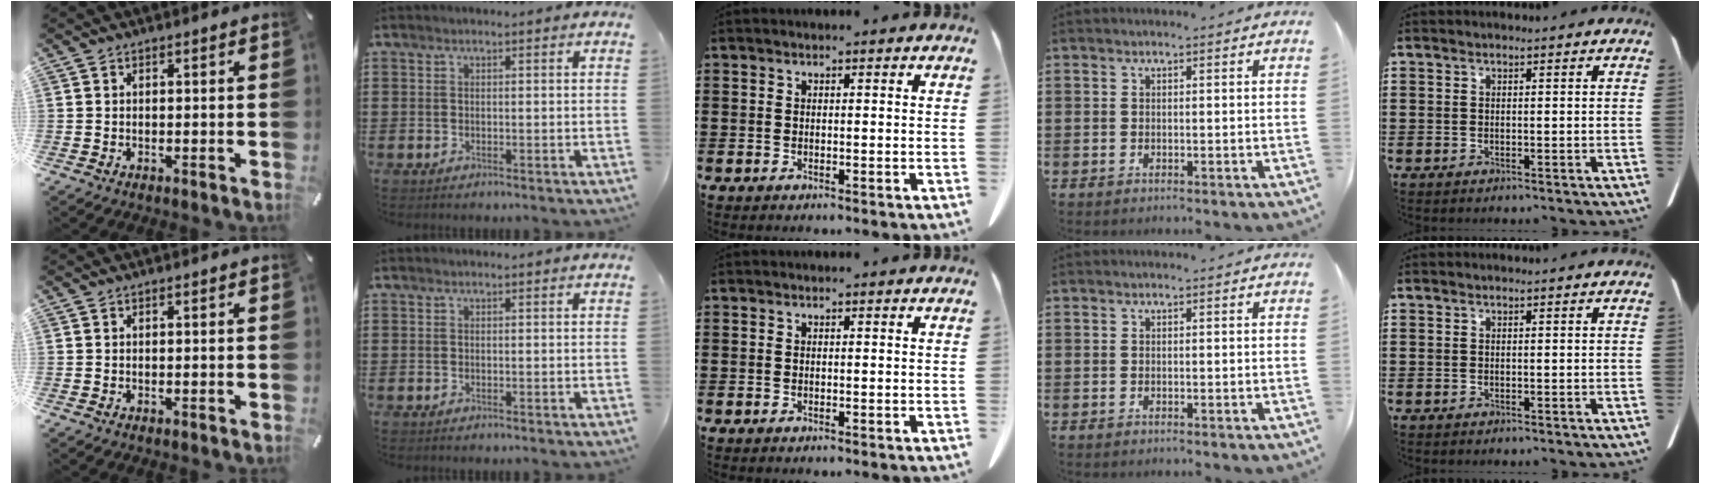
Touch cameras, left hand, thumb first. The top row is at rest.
{}